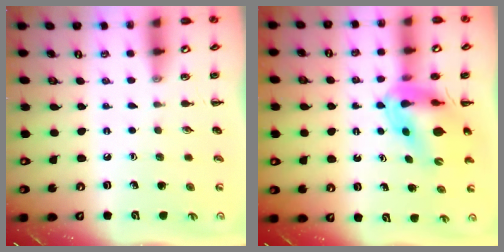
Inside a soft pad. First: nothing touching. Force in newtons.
{"total": 11.6, "press": 11.0, "slide": 3.6}